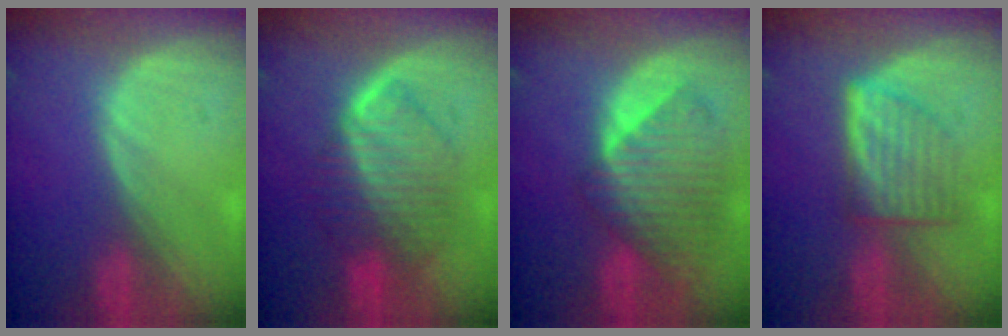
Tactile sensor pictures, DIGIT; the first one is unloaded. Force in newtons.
{"total": 7.5, "press": 7.5, "slide": 0.4}
{"total": 9.4, "press": 8.3, "slide": 4.3}
{"total": 6.0, "press": 5.8, "slide": 1.7}